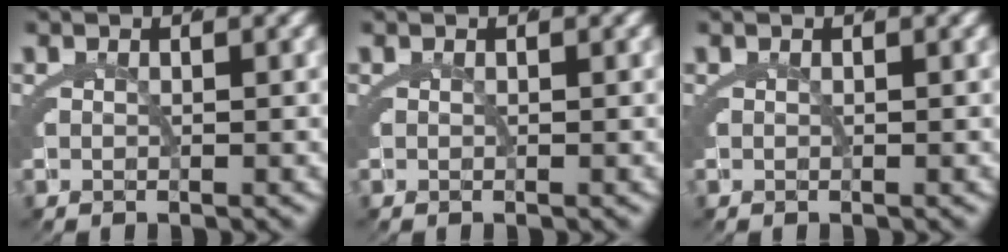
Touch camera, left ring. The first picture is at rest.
{"total": 0.0}
{"total": 0.0}